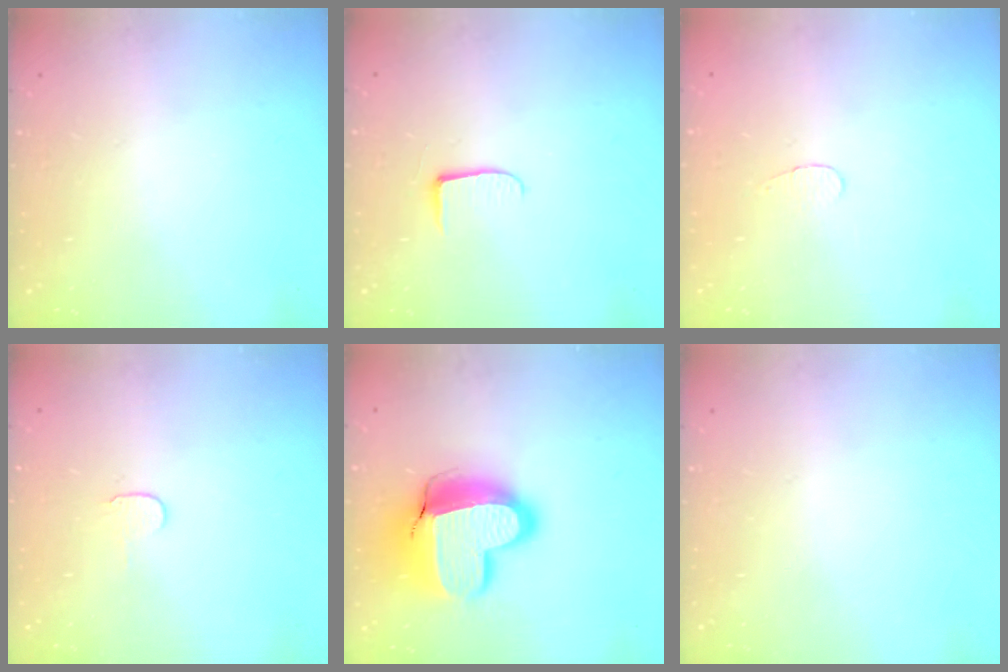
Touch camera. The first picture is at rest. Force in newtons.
{"total": 6.1, "press": 6.1, "slide": 0.6}
{"total": 2.8, "press": 2.8, "slide": 0.3}
{"total": 3.9, "press": 3.8, "slide": 0.4}
{"total": 19.2, "press": 19.2, "slide": 1.5}
{"total": 0.0}